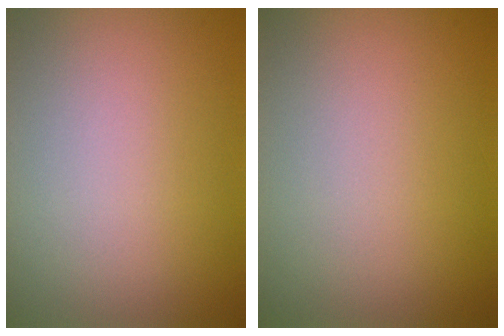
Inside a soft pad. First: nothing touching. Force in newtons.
{"total": 0.0}